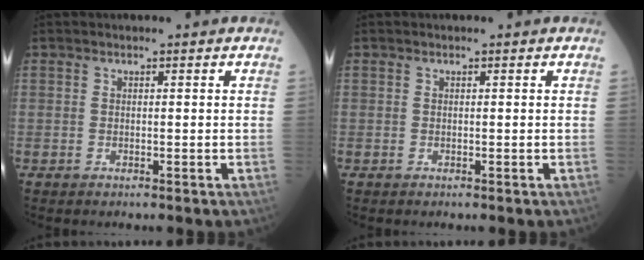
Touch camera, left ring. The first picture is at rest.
{"total": 0.0}